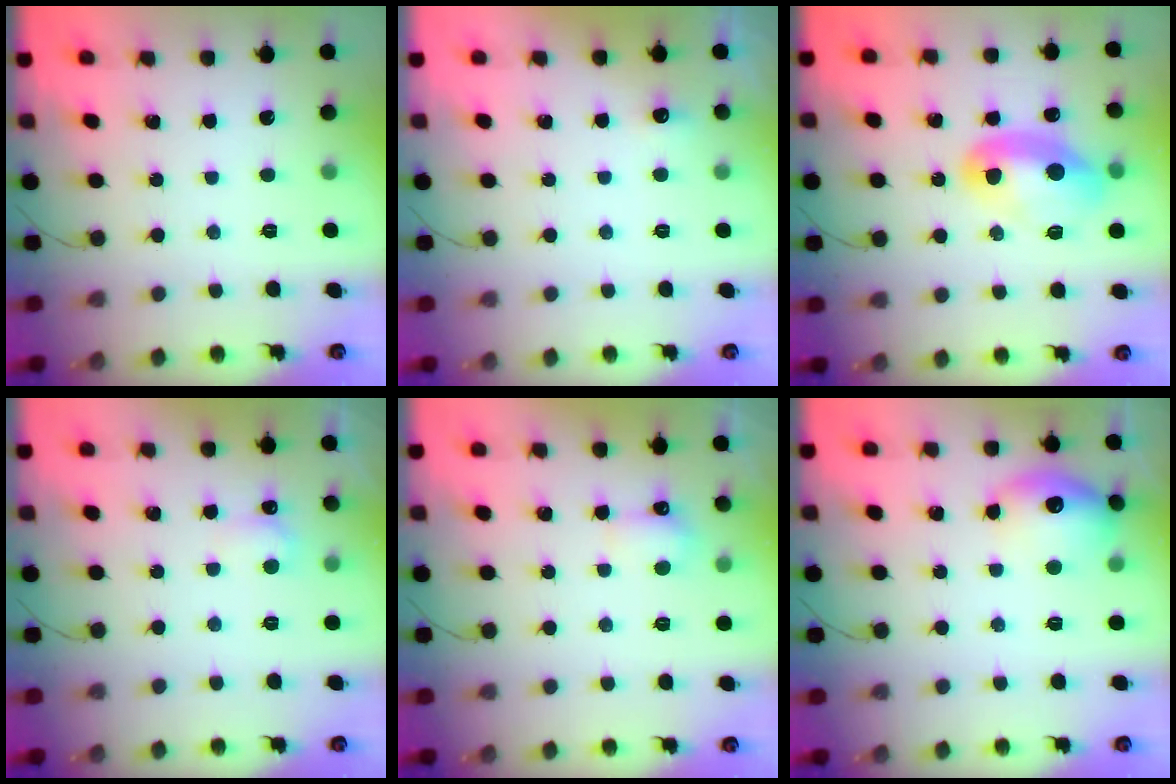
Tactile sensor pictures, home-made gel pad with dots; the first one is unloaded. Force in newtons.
{"total": 9.3, "press": 3.6, "slide": 8.6}
{"total": 11.9, "press": 11.9, "slide": 1.0}
{"total": 3.9, "press": 3.7, "slide": 1.2}
{"total": 3.6, "press": 3.5, "slide": 1.0}
{"total": 14.1, "press": 14.1, "slide": 1.2}